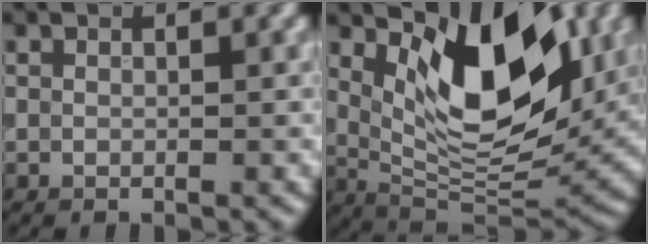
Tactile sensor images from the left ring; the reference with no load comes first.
{"total": 10.7, "force": [3.7, 4.7, 8.9], "torque": [-0.138, -0.011, 0.065]}